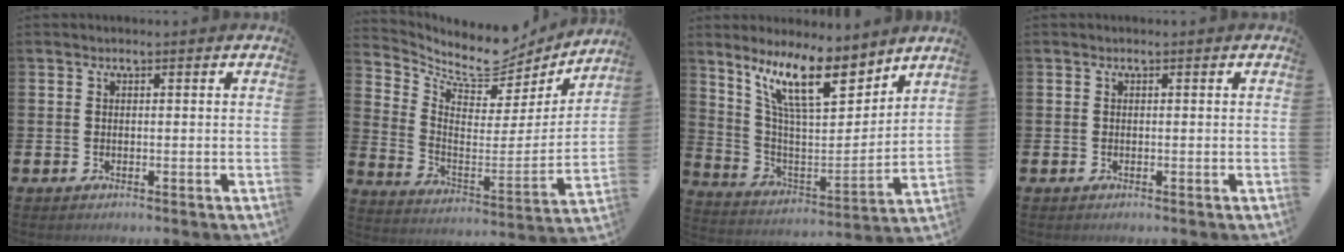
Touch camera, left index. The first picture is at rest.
{"total": 8.4, "force": [7.3, 3.3, 2.5], "torque": [-0.071, -0.065, 0.123]}
{"total": 12.6, "force": [9.2, 3.4, 7.9], "torque": [-0.173, -0.042, 0.161]}
{"total": 0.0}